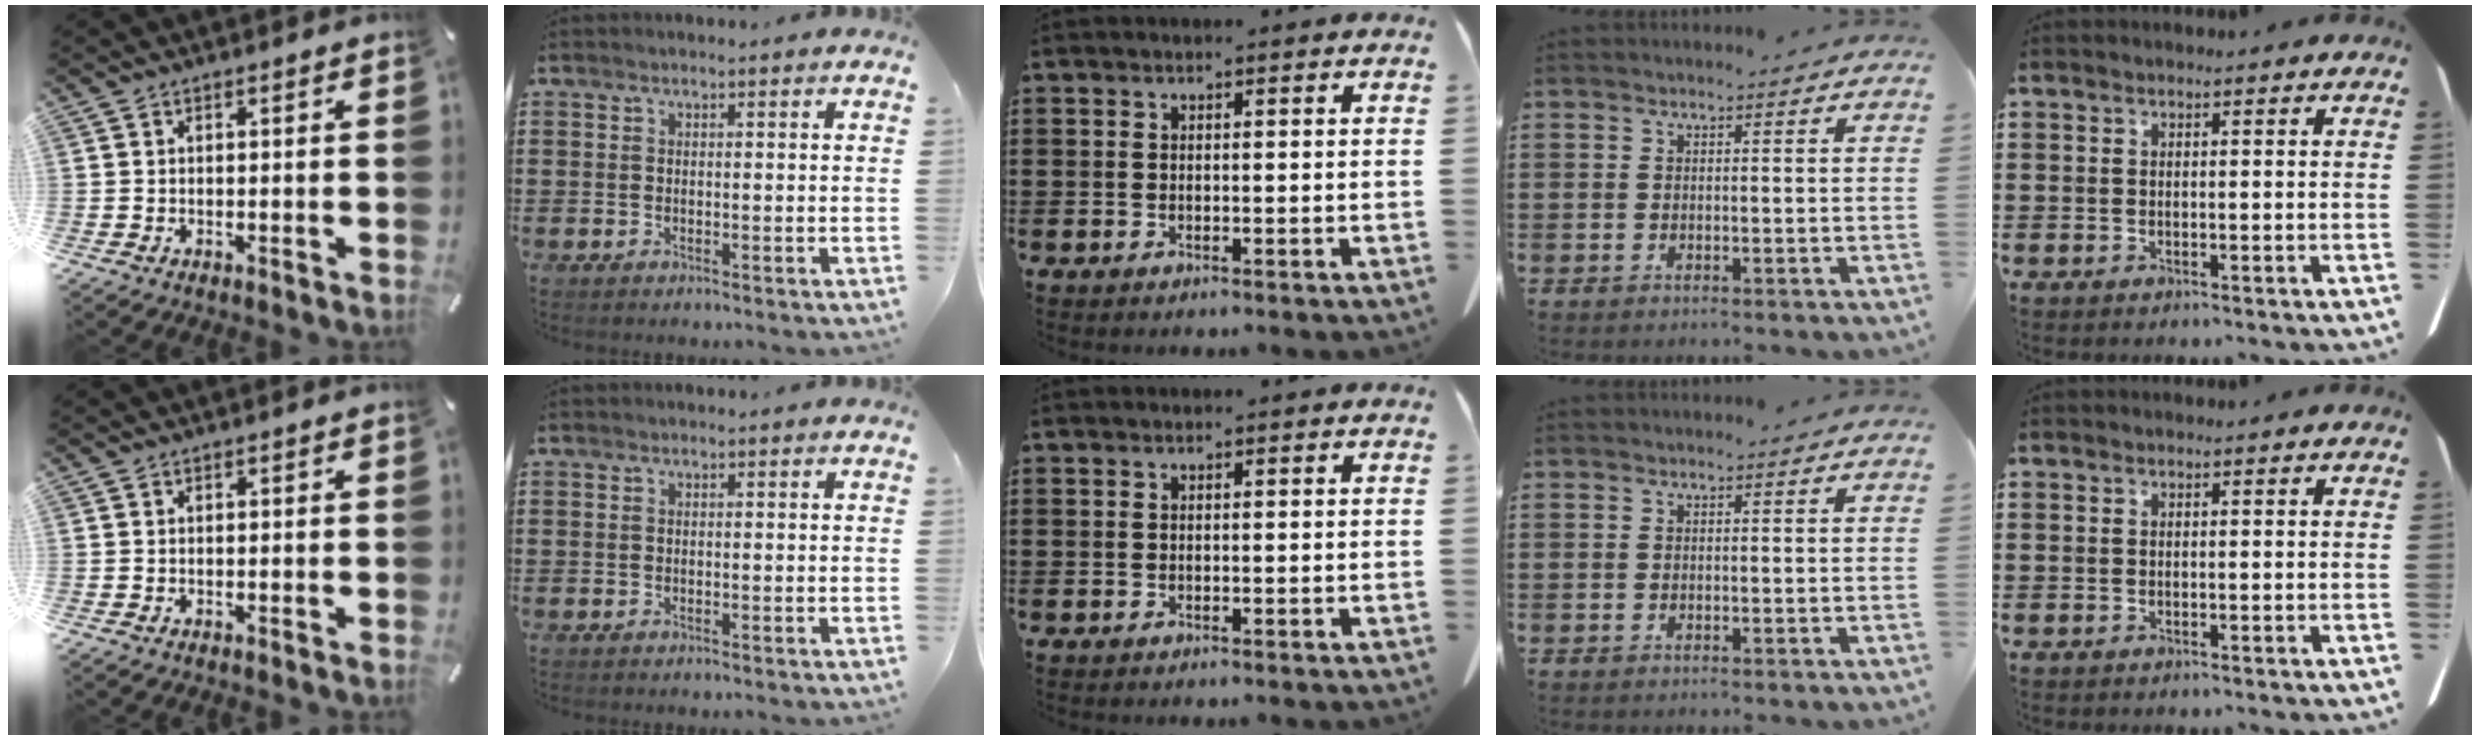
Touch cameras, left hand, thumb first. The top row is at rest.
{}